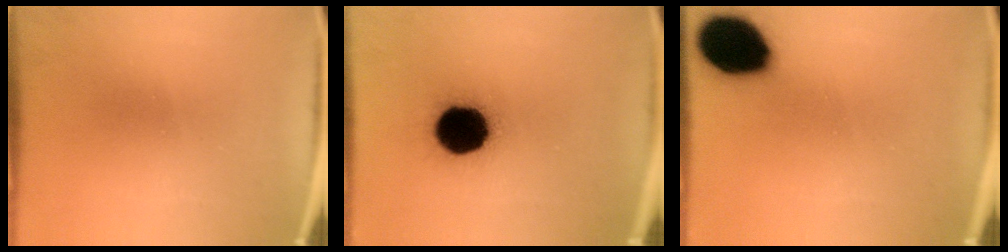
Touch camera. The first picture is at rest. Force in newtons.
{"total": 18.5}
{"total": 16.4}